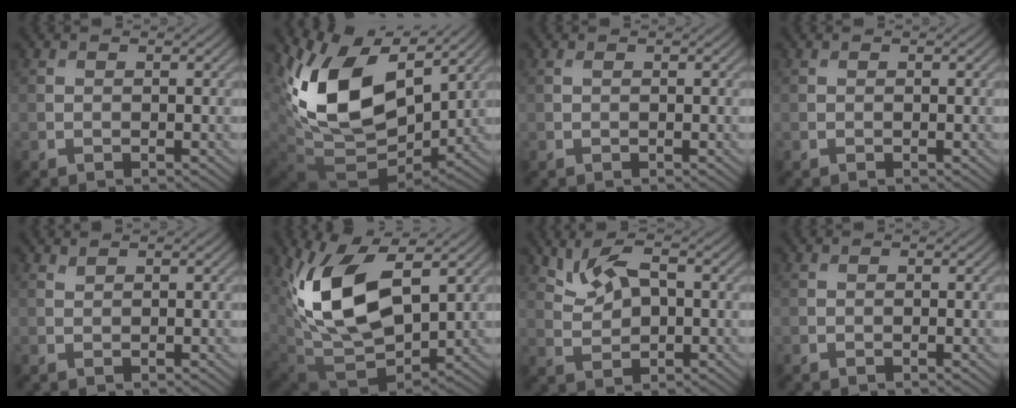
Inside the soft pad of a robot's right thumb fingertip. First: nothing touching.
{"total": 14.6, "force": [4.5, 8.6, 10.9], "torque": [-0.226, 0.000, 0.092]}
{"total": 0.0}
{"total": 0.0}
{"total": 0.6, "force": [0.6, 0.0, 0.1], "torque": [-0.002, 0.000, 0.014]}
{"total": 13.7, "force": [4.1, 7.4, 10.8], "torque": [-0.226, -0.008, 0.086]}
{"total": 5.2, "force": [2.4, 2.6, 3.8], "torque": [-0.087, 0.004, 0.046]}
{"total": 0.0}